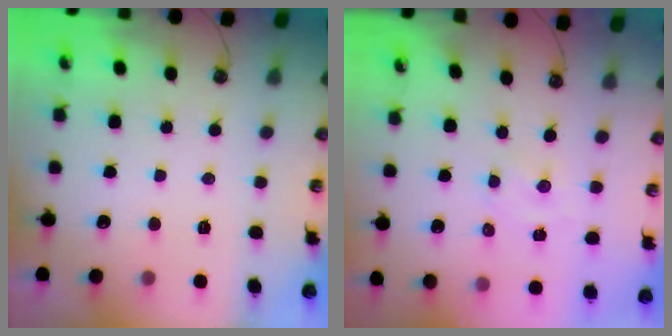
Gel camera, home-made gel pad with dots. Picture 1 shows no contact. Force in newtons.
{"total": 1.4, "press": 1.4, "slide": 0.2}